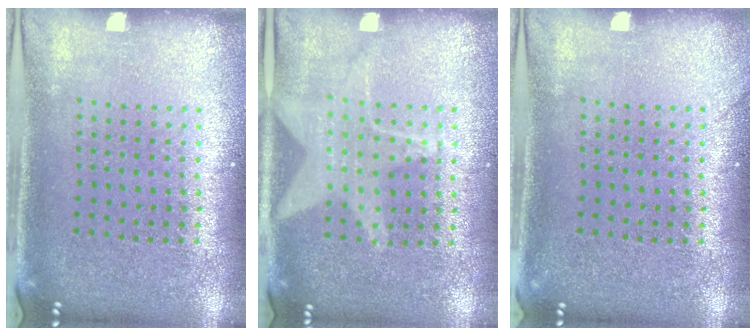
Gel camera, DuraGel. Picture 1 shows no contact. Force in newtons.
{"total": 1.1, "press": 1.0, "slide": 0.4}
{"total": 0.7, "press": 0.7, "slide": 0.1}